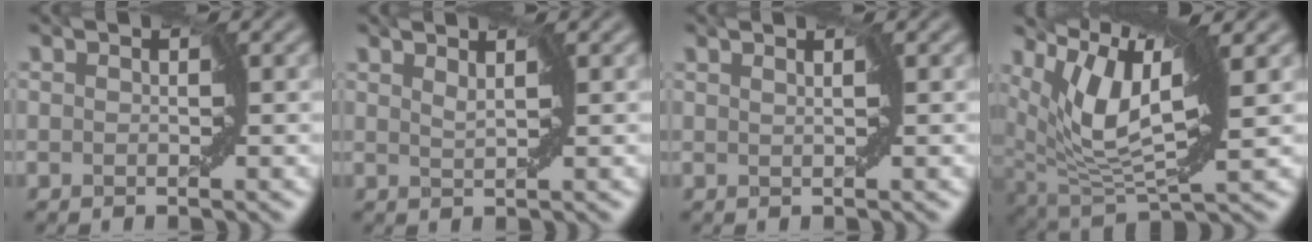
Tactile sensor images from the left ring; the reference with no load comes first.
{"total": 1.1, "force": [1.0, -0.2, 0.5], "torque": [-0.017, 0.002, 0.020]}
{"total": 1.0, "force": [0.7, -0.3, 0.6], "torque": [-0.015, 0.002, 0.009]}
{"total": 8.9, "force": [4.1, 2.6, 7.5], "torque": [-0.154, 0.000, 0.077]}